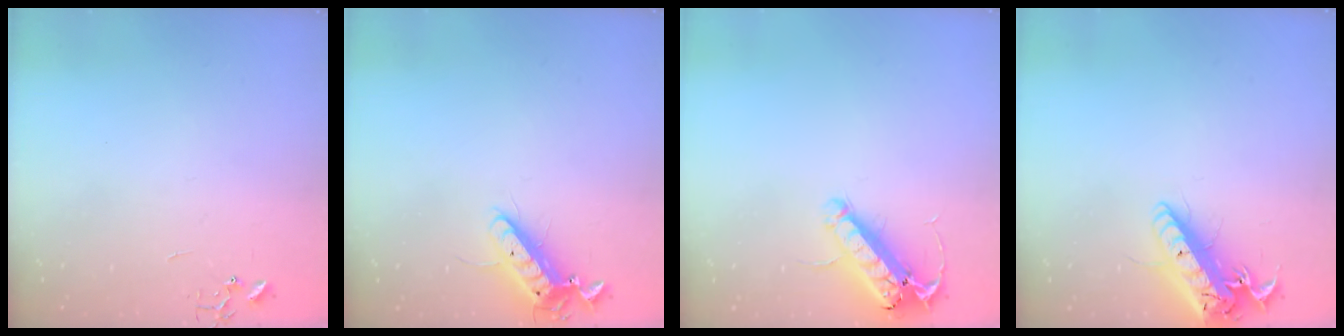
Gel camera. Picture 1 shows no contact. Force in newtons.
{"total": 11.9, "press": 11.7, "slide": 2.2}
{"total": 14.7, "press": 14.5, "slide": 2.6}
{"total": 19.7, "press": 19.5, "slide": 2.7}